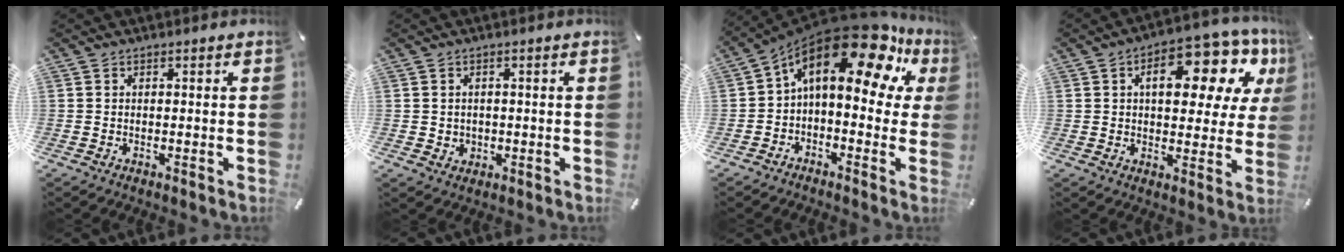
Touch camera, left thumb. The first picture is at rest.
{"total": 2.2, "force": [0.2, 2.2, 0.4], "torque": [-0.009, 0.004, 0.003]}
{"total": 18.2, "force": [8.9, 8.2, 13.6], "torque": [-0.222, -0.070, 0.142]}
{"total": 17.1, "force": [7.1, 8.5, 13.0], "torque": [-0.183, -0.032, 0.115]}